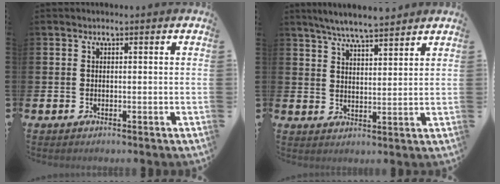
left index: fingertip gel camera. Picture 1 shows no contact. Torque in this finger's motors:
{"motor_torque": [0.22, -0.32, 0.66, 0.21]}